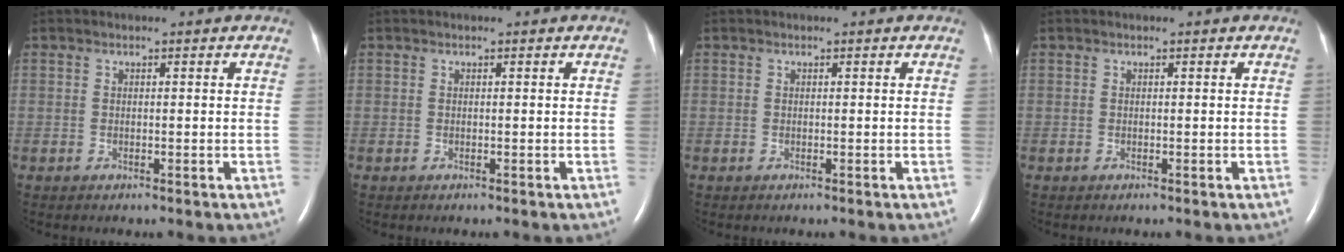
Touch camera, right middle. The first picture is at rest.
{"total": 0.0}
{"total": 0.0}
{"total": 0.0}